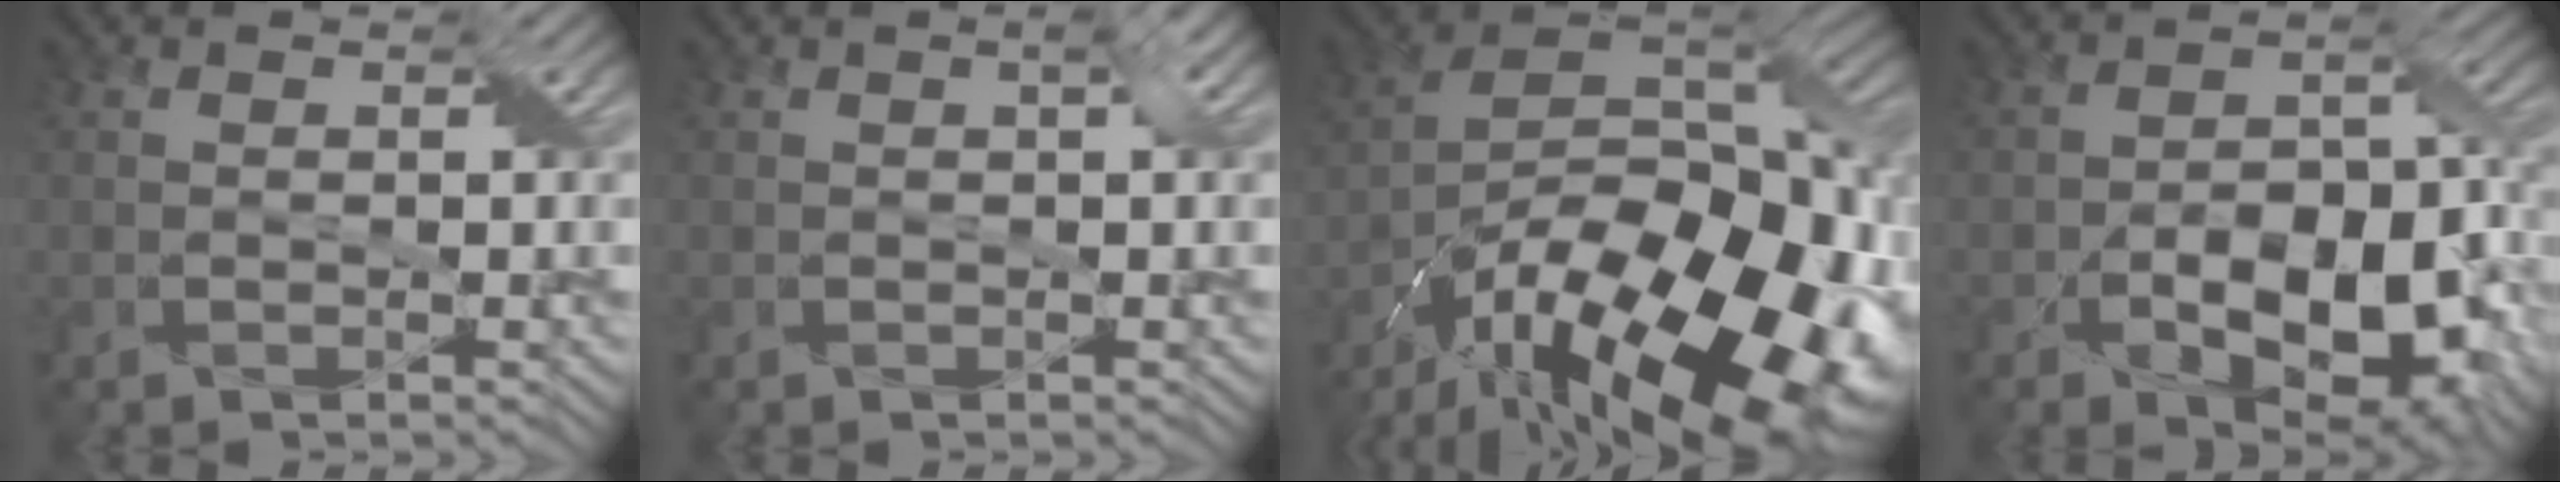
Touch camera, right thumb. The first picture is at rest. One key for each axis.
{"total": 0.9, "fx": 0.2, "fy": 0.0, "fz": 0.9, "tx": -0.016, "ty": 0.005, "tz": 0.004}
{"total": 21.3, "fx": -12.6, "fy": 9.6, "fz": 14.3, "tx": -0.248, "ty": -0.037, "tz": -0.187}
{"total": 12.8, "fx": -5.6, "fy": 6.7, "fz": 9.4, "tx": -0.151, "ty": -0.024, "tz": -0.089}